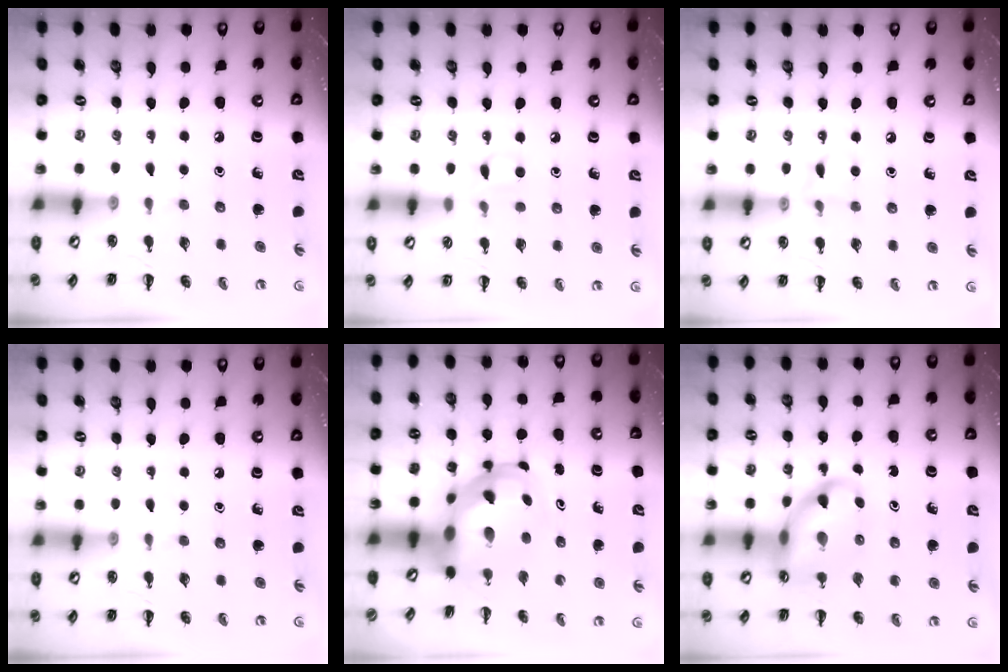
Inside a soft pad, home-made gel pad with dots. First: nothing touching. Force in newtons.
{"total": 3.8, "press": 3.7, "slide": 1.0}
{"total": 5.1, "press": 4.8, "slide": 1.7}
{"total": 0.0}
{"total": 6.9, "press": 6.6, "slide": 2.0}
{"total": 12.6, "press": 12.2, "slide": 3.3}